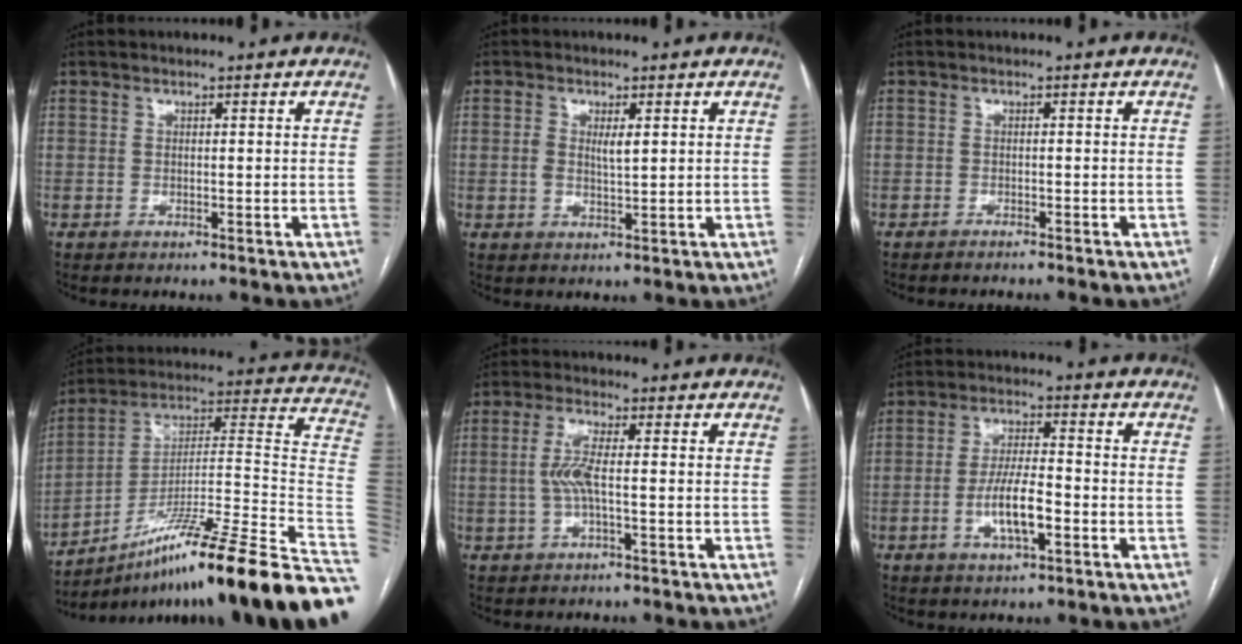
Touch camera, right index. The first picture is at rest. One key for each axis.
{"total": 2.8, "fx": 0.7, "fy": 0.9, "fz": 2.5, "tx": -0.050, "ty": -0.002, "tz": 0.013}
{"total": 3.0, "fx": -2.7, "fy": 0.1, "fz": 1.3, "tx": -0.019, "ty": -0.001, "tz": -0.032}
{"total": 29.6, "fx": -19.0, "fy": -1.0, "fz": 22.7, "tx": -0.225, "ty": 0.016, "tz": -0.308}
{"total": 4.4, "fx": -0.3, "fy": 0.4, "fz": 4.3, "tx": -0.099, "ty": 0.004, "tz": -0.007}
{"total": 7.3, "fx": -2.4, "fy": 1.7, "fz": 6.6, "tx": -0.129, "ty": 0.001, "tz": -0.043}